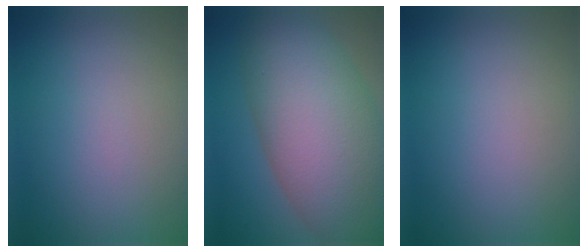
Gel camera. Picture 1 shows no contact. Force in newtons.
{"total": 12.6, "press": 12.6, "slide": 0.4}
{"total": 0.0}